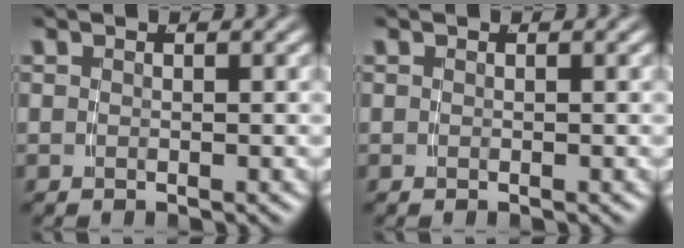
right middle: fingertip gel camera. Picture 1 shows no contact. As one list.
[{"total": 0.0}]